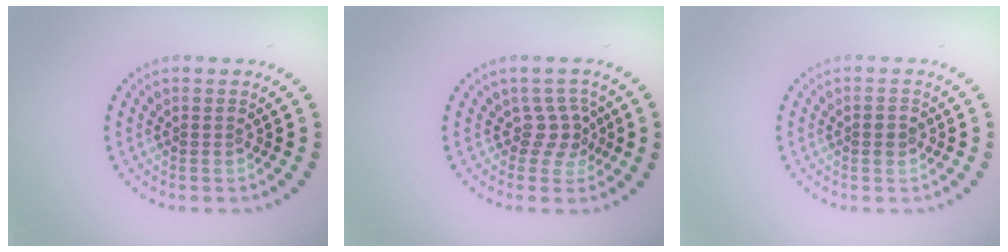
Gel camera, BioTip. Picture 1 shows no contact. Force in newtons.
{"total": 2.2, "press": 1.6, "slide": 1.6}
{"total": 1.0, "press": 1.0, "slide": 0.2}